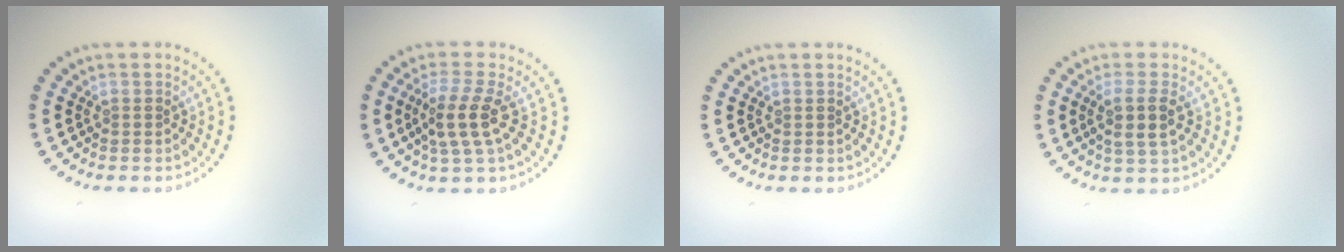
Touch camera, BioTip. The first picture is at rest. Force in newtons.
{"total": 3.4, "press": 3.0, "slide": 1.7}
{"total": 0.0}
{"total": 2.9, "press": 2.6, "slide": 1.2}